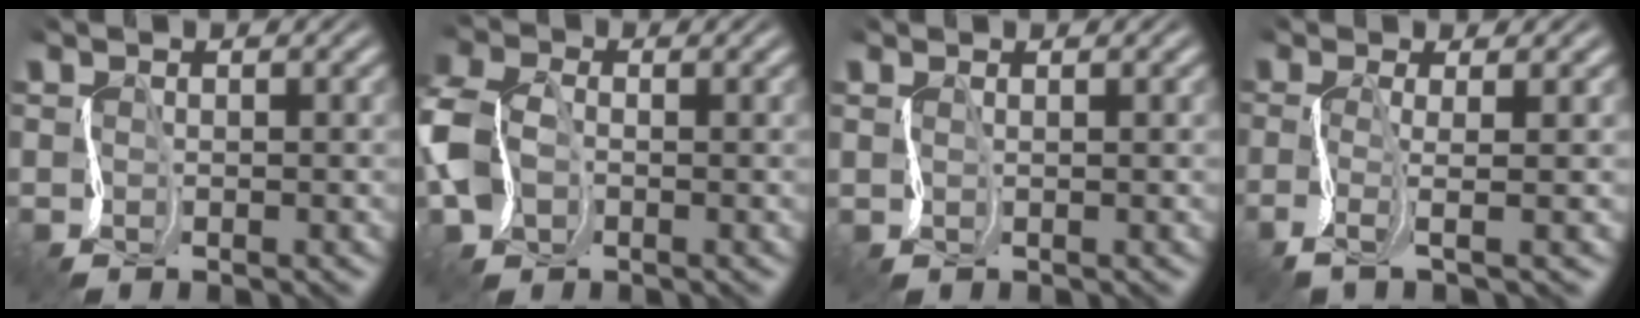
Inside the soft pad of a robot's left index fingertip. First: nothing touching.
{"total": 5.0, "force": [-0.9, 3.8, 3.1], "torque": [-0.104, 0.000, -0.028]}
{"total": 1.0, "force": [1.0, 0.2, -0.1], "torque": [0.000, 0.004, 0.011]}
{"total": 2.1, "force": [-0.5, 0.1, 2.0], "torque": [-0.058, -0.003, -0.021]}